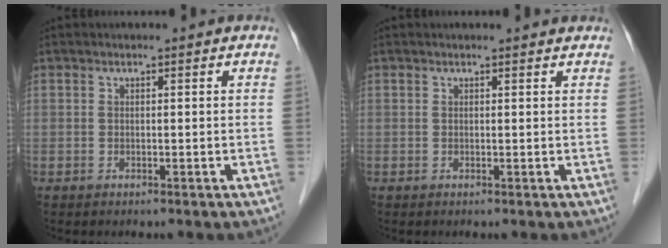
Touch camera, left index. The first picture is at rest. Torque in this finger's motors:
{"motor_torque": [0.28, -0.40, 0.04, 0.01]}